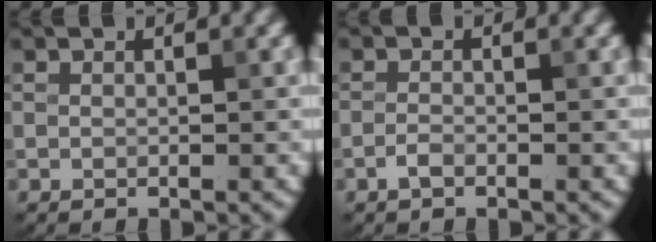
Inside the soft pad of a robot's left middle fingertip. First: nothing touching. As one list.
[{"total": 1.0, "force": [-0.7, 0.4, 0.6], "torque": [-0.014, 0.002, -0.016]}]